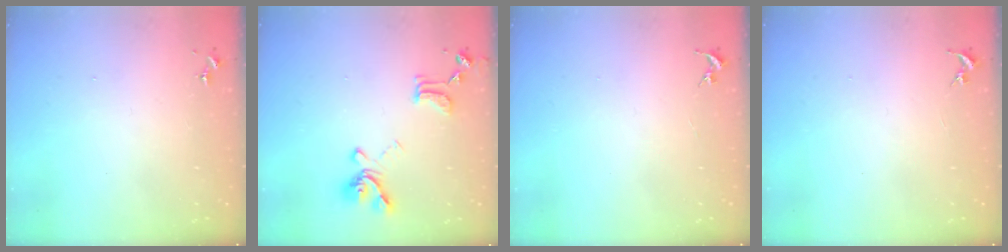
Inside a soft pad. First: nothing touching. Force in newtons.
{"total": 16.4, "press": 16.3, "slide": 1.6}
{"total": 0.0}
{"total": 0.0}